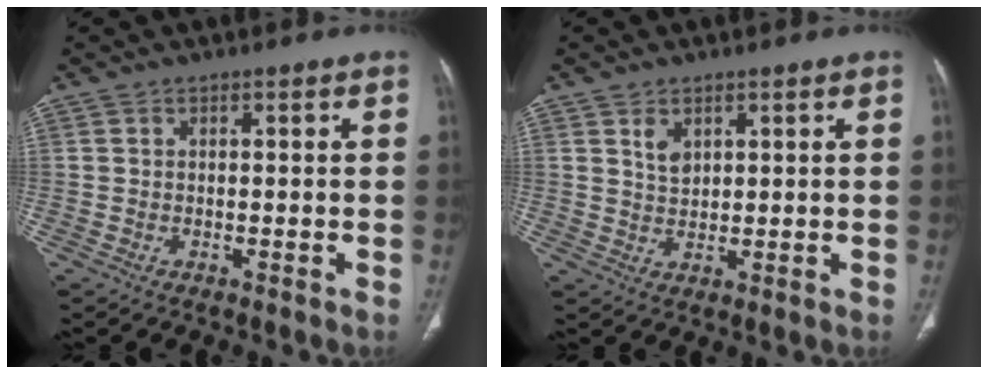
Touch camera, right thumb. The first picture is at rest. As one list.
[{"total": 3.2, "force": [1.6, 2.0, 1.8], "torque": [-0.024, -0.012, 0.036]}]